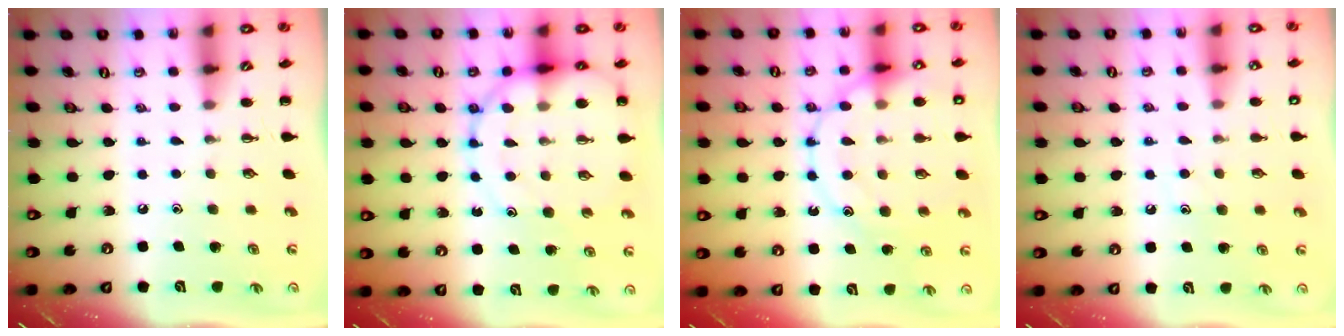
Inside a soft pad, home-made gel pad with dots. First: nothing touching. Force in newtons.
{"total": 13.6, "press": 13.3, "slide": 2.6}
{"total": 18.7, "press": 18.6, "slide": 1.9}
{"total": 7.0, "press": 6.9, "slide": 1.2}